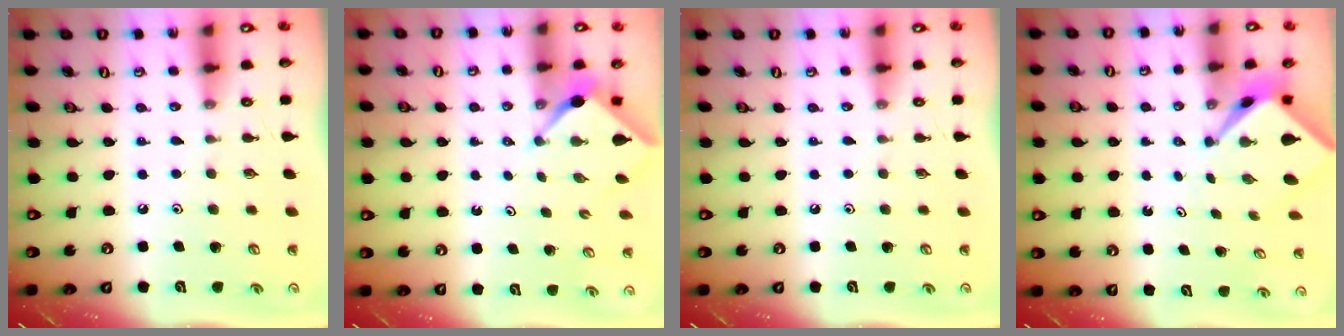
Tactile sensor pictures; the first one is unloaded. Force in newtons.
{"total": 2.5, "press": 2.5, "slide": 0.2}
{"total": 0.0}
{"total": 2.6, "press": 2.6, "slide": 0.2}